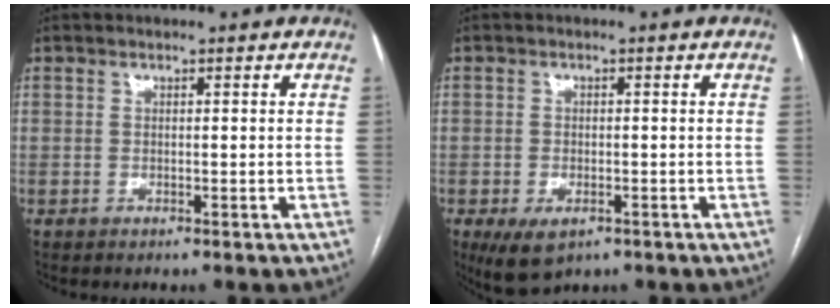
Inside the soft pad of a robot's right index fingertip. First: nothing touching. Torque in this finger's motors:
{"motor_torque": [0.55, -0.51, 0.20, 0.03]}